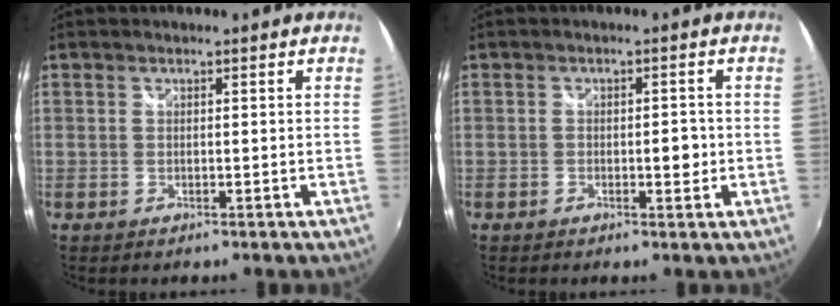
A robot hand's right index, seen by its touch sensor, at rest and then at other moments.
{"total": 2.6, "force": [-0.7, 1.6, 2.0], "torque": [-0.027, 0.001, -0.011]}